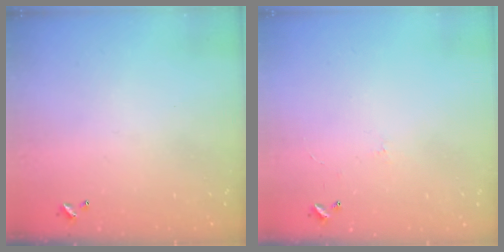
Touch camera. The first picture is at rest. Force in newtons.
{"total": 1.8, "press": 1.7, "slide": 0.4}